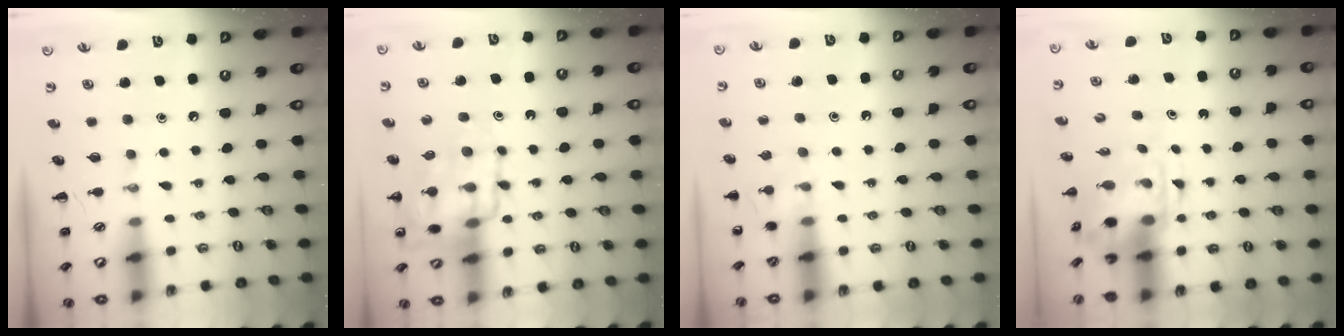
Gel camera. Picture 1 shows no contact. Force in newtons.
{"total": 14.6, "press": 14.3, "slide": 3.0}
{"total": 5.5, "press": 5.2, "slide": 1.9}
{"total": 3.9, "press": 3.8, "slide": 0.7}